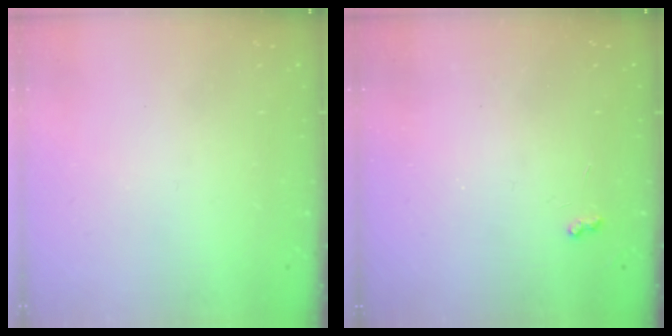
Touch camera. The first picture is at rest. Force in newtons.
{"total": 3.0, "press": 3.0, "slide": 0.4}